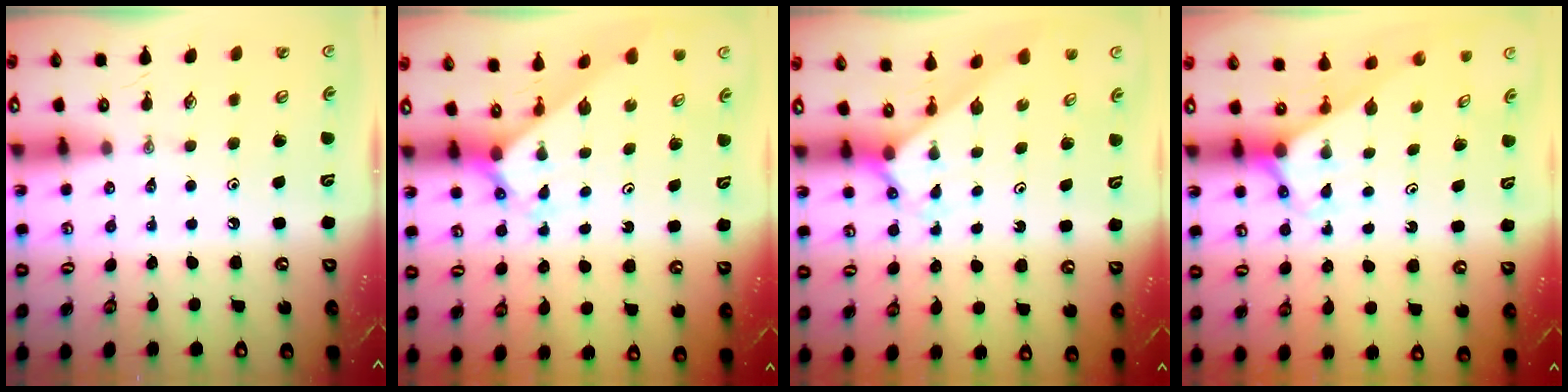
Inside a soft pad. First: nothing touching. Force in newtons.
{"total": 2.5, "press": 2.5, "slide": 0.3}
{"total": 2.3, "press": 2.3, "slide": 0.2}
{"total": 2.6, "press": 2.6, "slide": 0.2}